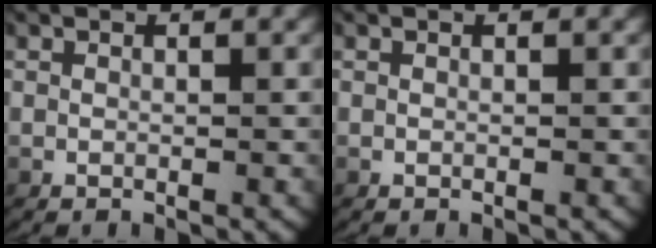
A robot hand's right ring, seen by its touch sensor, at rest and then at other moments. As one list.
[{"total": 0.0}]